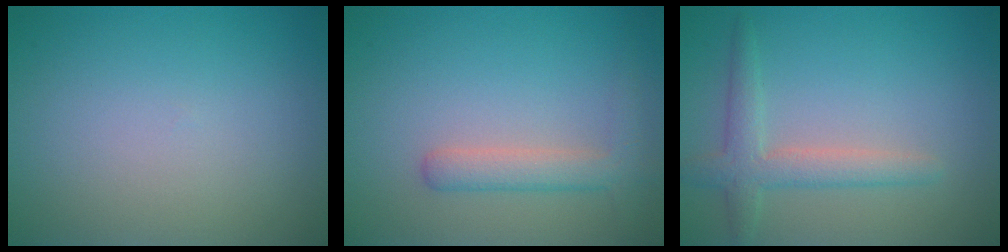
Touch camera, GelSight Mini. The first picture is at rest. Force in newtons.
{"total": 2.8, "press": 2.8, "slide": 0.2}
{"total": 3.0, "press": 3.0, "slide": 0.1}